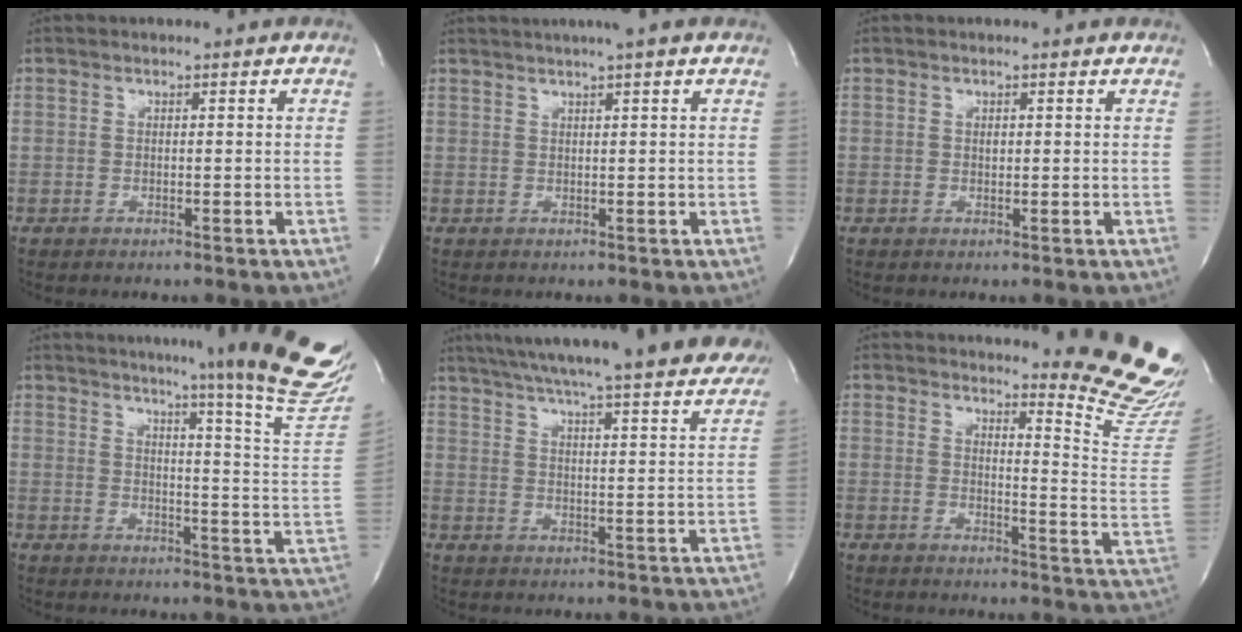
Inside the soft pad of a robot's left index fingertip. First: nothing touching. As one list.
[{"total": 5.3, "force": [4.2, -0.7, 3.1], "torque": [-0.047, 0.025, 0.060]}, {"total": 0.7, "force": [0.3, 0.4, 0.5], "torque": [-0.009, -0.002, 0.004]}, {"total": 25.1, "force": [20.7, -0.9, 14.2], "torque": [-0.181, -0.095, 0.244]}, {"total": 32.1, "force": [28.5, 3.1, 14.5], "torque": [-0.236, -0.043, 0.356]}, {"total": 13.3, "force": [12.8, -1.1, 3.7], "torque": [-0.042, -0.146, 0.135]}]